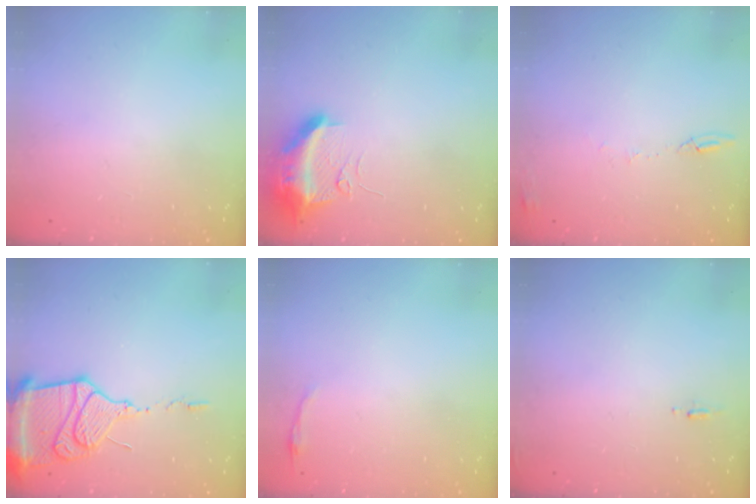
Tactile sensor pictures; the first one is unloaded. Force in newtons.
{"total": 11.0, "press": 10.9, "slide": 1.3}
{"total": 5.2, "press": 5.1, "slide": 0.7}
{"total": 16.9, "press": 16.8, "slide": 1.8}
{"total": 2.8, "press": 2.8, "slide": 0.6}
{"total": 5.0, "press": 4.7, "slide": 1.8}